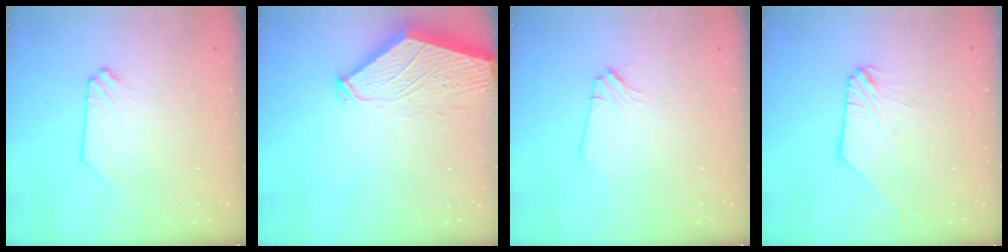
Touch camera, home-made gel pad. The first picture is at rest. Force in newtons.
{"total": 3.1, "press": 3.1, "slide": 0.4}
{"total": 1.6, "press": 1.6, "slide": 0.2}
{"total": 1.0, "press": 1.0, "slide": 0.3}